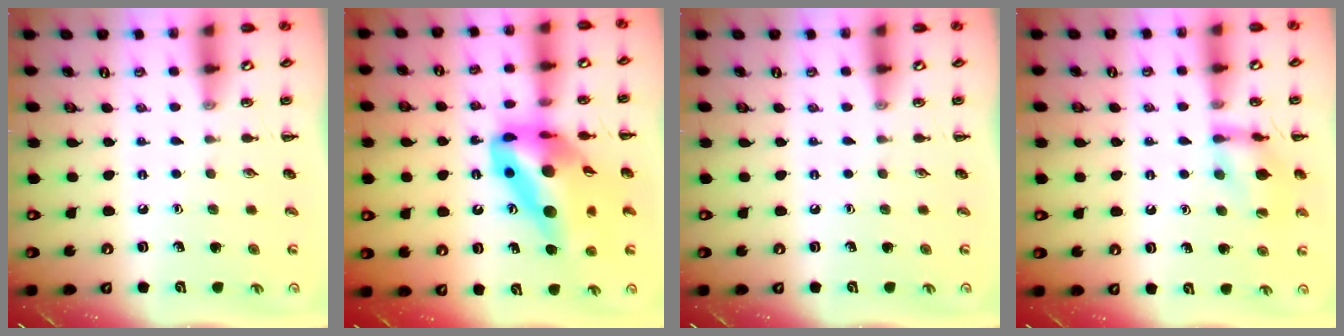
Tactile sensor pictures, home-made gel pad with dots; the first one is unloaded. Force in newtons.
{"total": 18.9, "press": 18.0, "slide": 5.8}
{"total": 0.0}
{"total": 13.1, "press": 13.0, "slide": 0.6}